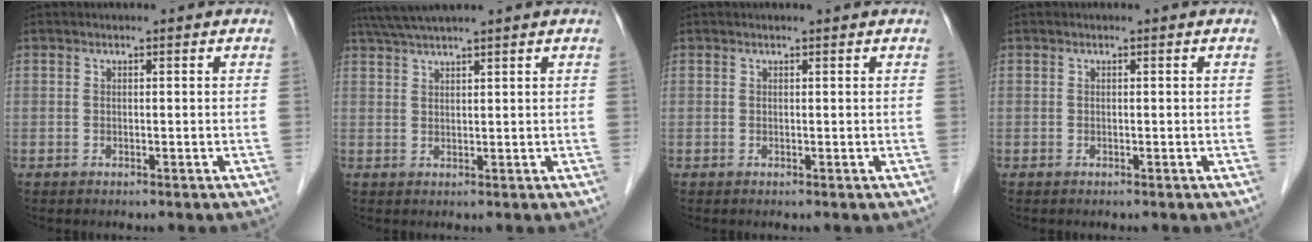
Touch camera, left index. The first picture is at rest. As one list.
[{"total": 5.3, "force": [4.6, -0.8, 2.6], "torque": [-0.051, 0.029, 0.088]}, {"total": 0.9, "force": [0.8, 0.0, 0.4], "torque": [-0.007, 0.007, 0.012]}, {"total": 0.0}]